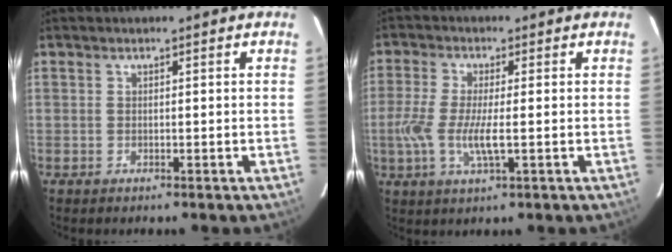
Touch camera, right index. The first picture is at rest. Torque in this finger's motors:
{"motor_torque": [0.03, 0.10, 0.05, 0.03]}